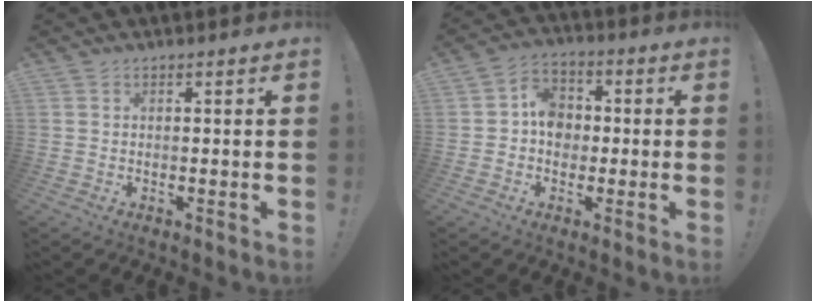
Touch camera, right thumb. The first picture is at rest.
{"total": 8.7, "force": [-0.3, 7.6, 4.3], "torque": [-0.060, 0.016, 0.000]}